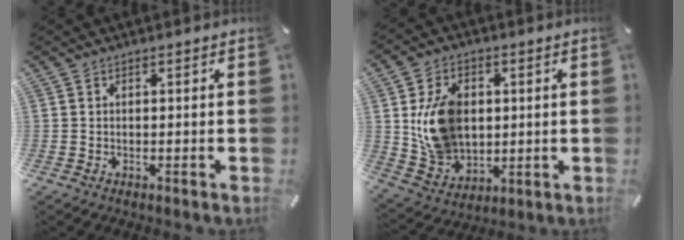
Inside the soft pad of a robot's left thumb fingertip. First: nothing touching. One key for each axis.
{"total": 13.2, "fx": 1.9, "fy": 10.7, "fz": 7.5, "tx": -0.153, "ty": 0.009, "tz": 0.038}